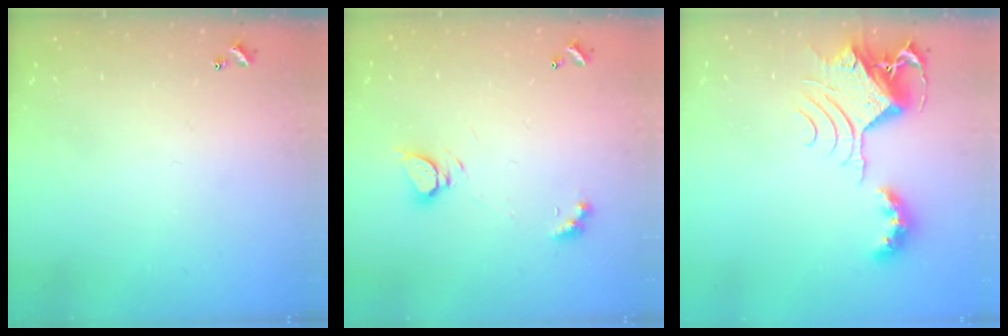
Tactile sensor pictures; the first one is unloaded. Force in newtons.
{"total": 5.6, "press": 5.6, "slide": 0.6}
{"total": 9.4, "press": 9.4, "slide": 0.3}